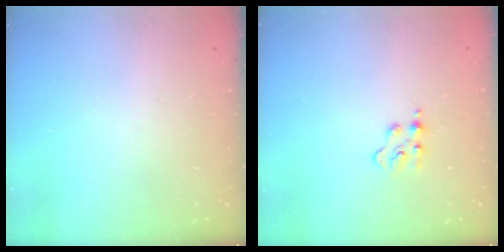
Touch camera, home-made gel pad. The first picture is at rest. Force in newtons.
{"total": 2.4, "press": 2.4, "slide": 0.3}